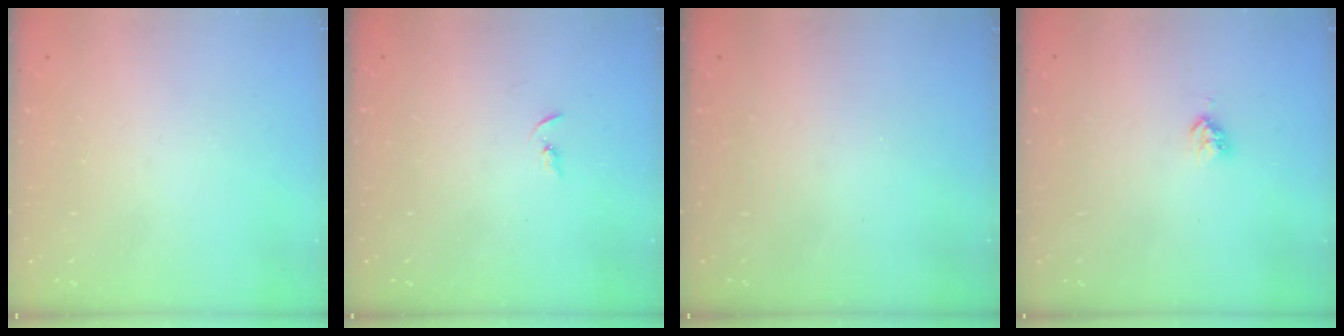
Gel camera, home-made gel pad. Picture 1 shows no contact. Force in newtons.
{"total": 2.2, "press": 2.2, "slide": 0.2}
{"total": 0.0}
{"total": 4.0, "press": 3.9, "slide": 0.4}